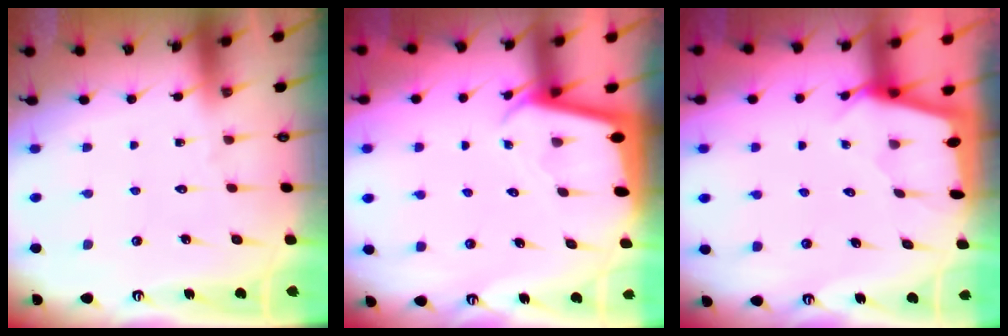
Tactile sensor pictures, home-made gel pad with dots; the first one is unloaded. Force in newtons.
{"total": 2.2, "press": 2.2, "slide": 0.2}
{"total": 2.2, "press": 2.2, "slide": 0.3}